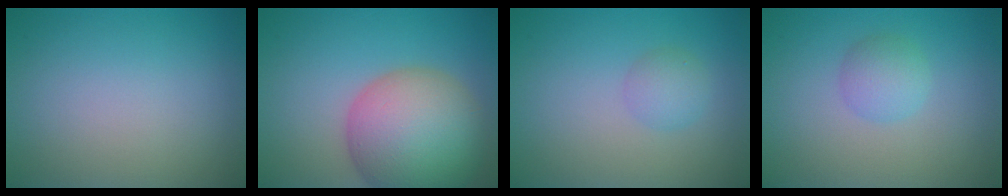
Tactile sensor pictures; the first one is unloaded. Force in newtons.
{"total": 11.4, "press": 11.3, "slide": 0.5}
{"total": 1.8, "press": 1.8, "slide": 0.0}
{"total": 2.1, "press": 2.1, "slide": 0.1}